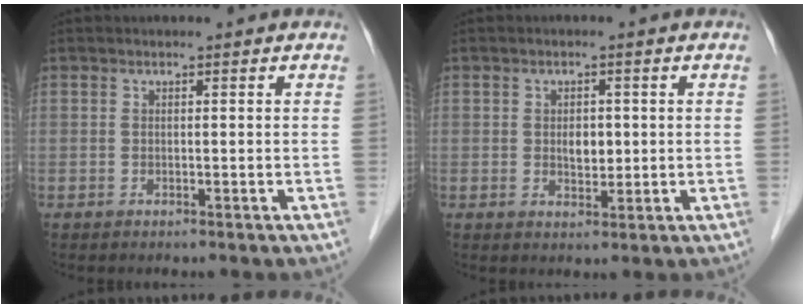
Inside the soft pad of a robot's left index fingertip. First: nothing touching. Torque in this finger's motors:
{"motor_torque": [0.11, 0.08, 0.02, 0.01]}